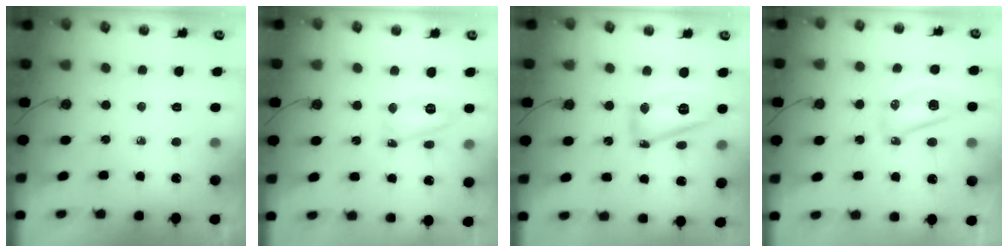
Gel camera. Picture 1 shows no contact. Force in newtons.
{"total": 11.5, "press": 11.5, "slide": 0.9}
{"total": 13.0, "press": 12.9, "slide": 1.5}
{"total": 8.4, "press": 5.3, "slide": 6.5}